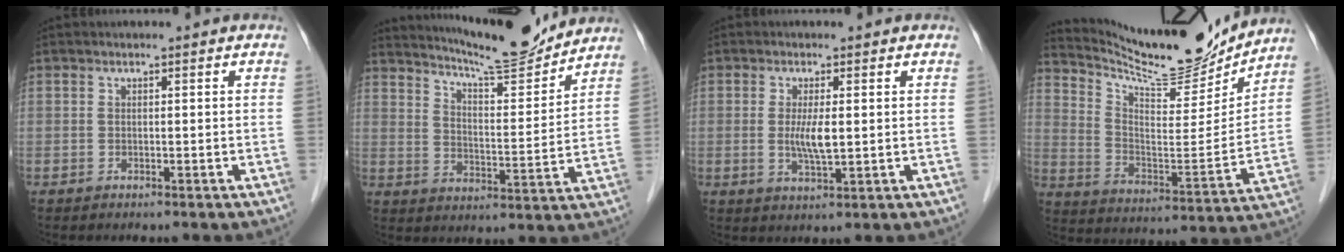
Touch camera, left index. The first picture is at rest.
{"total": 13.4, "force": [12.7, 0.3, 4.2], "torque": [-0.075, -0.007, 0.192]}
{"total": 3.9, "force": [0.2, 0.6, 3.8], "torque": [-0.079, -0.008, 0.007]}
{"total": 18.3, "force": [17.4, 1.9, 5.2], "torque": [-0.110, -0.047, 0.272]}